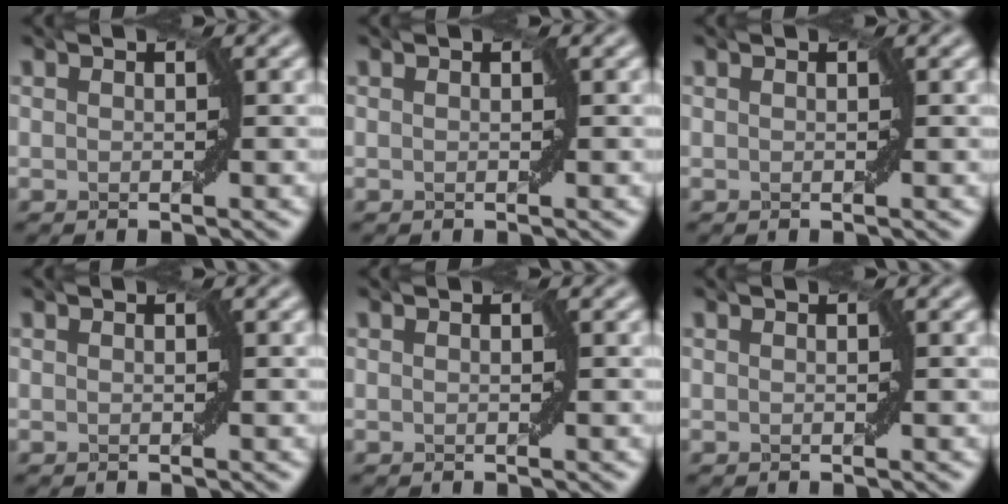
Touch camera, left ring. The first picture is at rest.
{"total": 0.0}
{"total": 0.0}
{"total": 0.0}
{"total": 0.0}
{"total": 0.0}